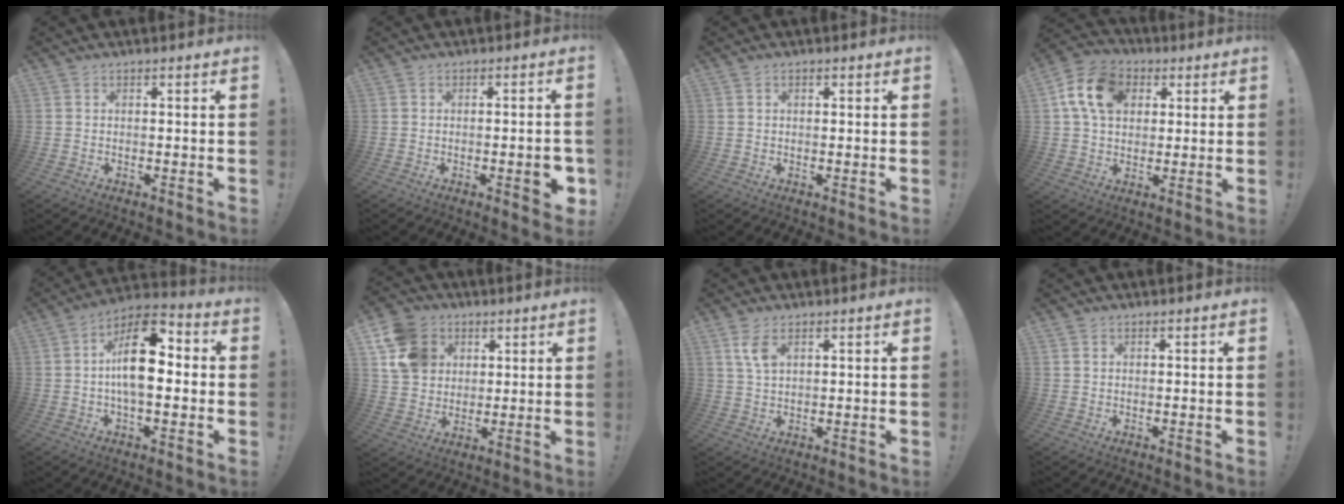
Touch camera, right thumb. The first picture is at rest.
{"total": 5.2, "force": [-1.5, 1.2, 4.8], "torque": [-0.058, 0.002, -0.021]}
{"total": 0.6, "force": [0.3, 0.5, 0.3], "torque": [0.001, 0.000, 0.003]}
{"total": 14.3, "force": [4.5, 10.6, 8.6], "torque": [-0.143, 0.001, 0.088]}
{"total": 16.3, "force": [0.6, 8.4, 13.9], "torque": [-0.228, 0.011, 0.002]}
{"total": 13.5, "force": [4.7, 11.5, 5.4], "torque": [-0.086, -0.016, 0.098]}
{"total": 5.2, "force": [2.4, 2.4, 3.9], "torque": [-0.073, -0.011, 0.040]}
{"total": 1.0, "force": [0.6, 0.6, 0.5], "torque": [-0.004, -0.001, 0.010]}